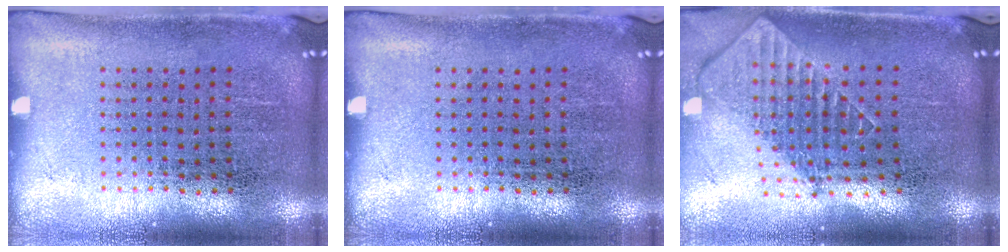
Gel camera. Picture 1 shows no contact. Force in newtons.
{"total": 0.0}
{"total": 1.9, "press": 1.5, "slide": 1.2}